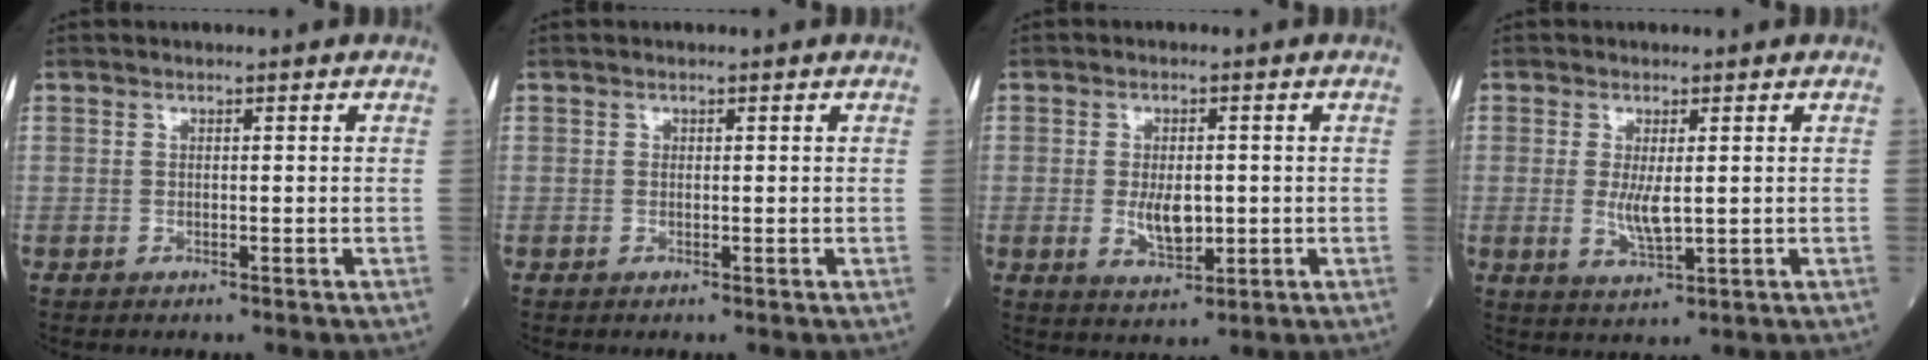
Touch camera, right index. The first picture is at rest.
{"total": 0.0}
{"total": 5.2, "force": [-0.5, 2.3, 4.6], "torque": [-0.083, -0.008, -0.002]}
{"total": 4.0, "force": [0.1, 0.9, 3.9], "torque": [-0.080, -0.010, 0.007]}